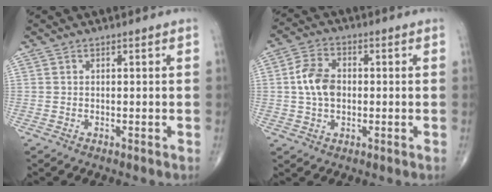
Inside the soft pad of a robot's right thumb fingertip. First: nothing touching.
{"total": 7.4, "force": [0.2, 5.1, 5.4], "torque": [-0.096, 0.012, -0.002]}